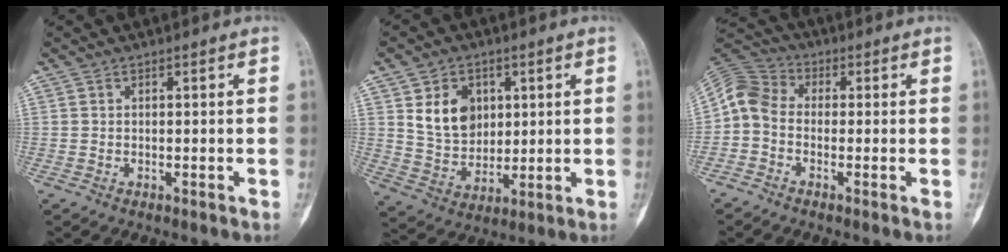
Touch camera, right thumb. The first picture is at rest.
{"total": 10.4, "force": [3.2, 8.0, 5.9], "torque": [-0.065, -0.020, 0.070]}
{"total": 7.2, "force": [-0.8, 5.6, 4.6], "torque": [-0.082, 0.024, -0.036]}